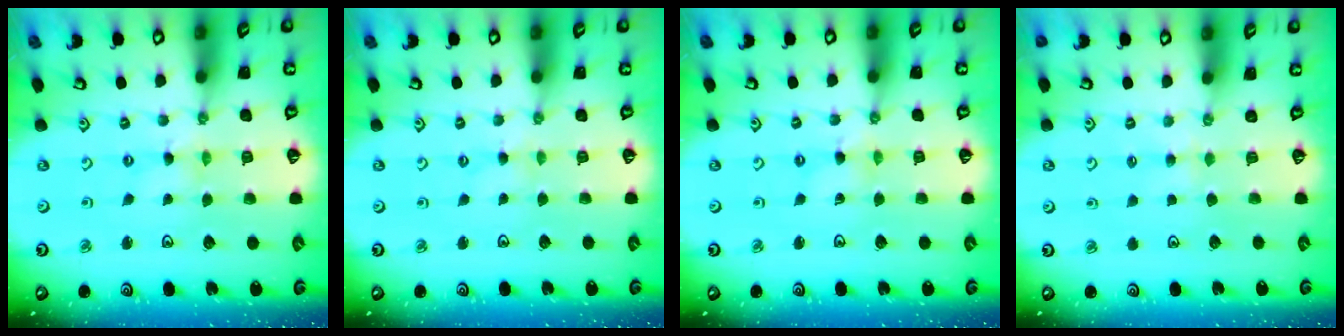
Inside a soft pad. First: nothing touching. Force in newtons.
{"total": 1.6, "press": 1.6, "slide": 0.2}
{"total": 1.3, "press": 1.3, "slide": 0.3}
{"total": 2.6, "press": 2.5, "slide": 0.5}